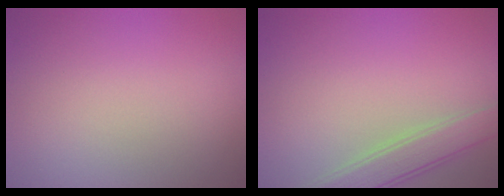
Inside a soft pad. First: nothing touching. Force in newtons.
{"total": 3.3, "press": 3.3, "slide": 0.1}